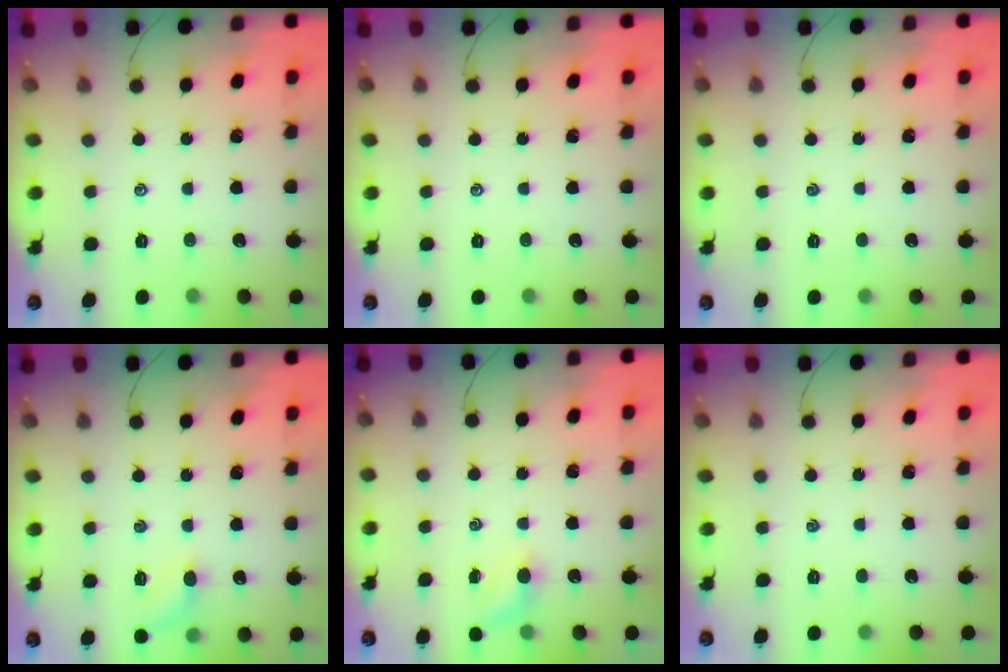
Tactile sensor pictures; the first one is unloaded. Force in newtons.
{"total": 0.0}
{"total": 0.0}
{"total": 6.8, "press": 6.5, "slide": 2.0}
{"total": 3.5, "press": 3.4, "slide": 1.1}
{"total": 0.0}